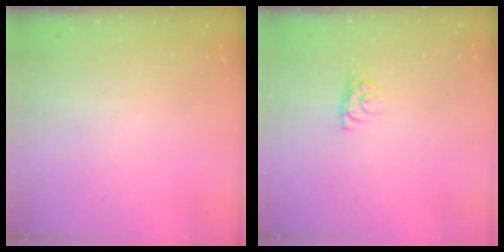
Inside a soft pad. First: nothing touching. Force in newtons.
{"total": 4.6, "press": 4.6, "slide": 0.5}